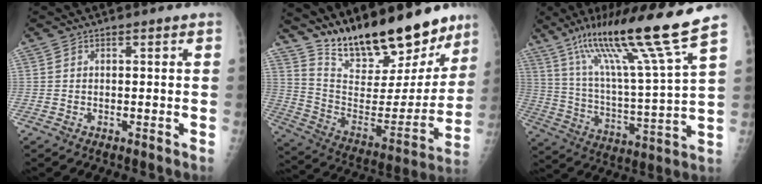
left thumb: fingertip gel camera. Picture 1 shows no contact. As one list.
[{"total": 25.7, "force": [20.3, 8.7, 13.0], "torque": [-0.171, -0.099, 0.325]}, {"total": 20.5, "force": [14.4, -0.6, 14.5], "torque": [-0.230, -0.071, 0.251]}]